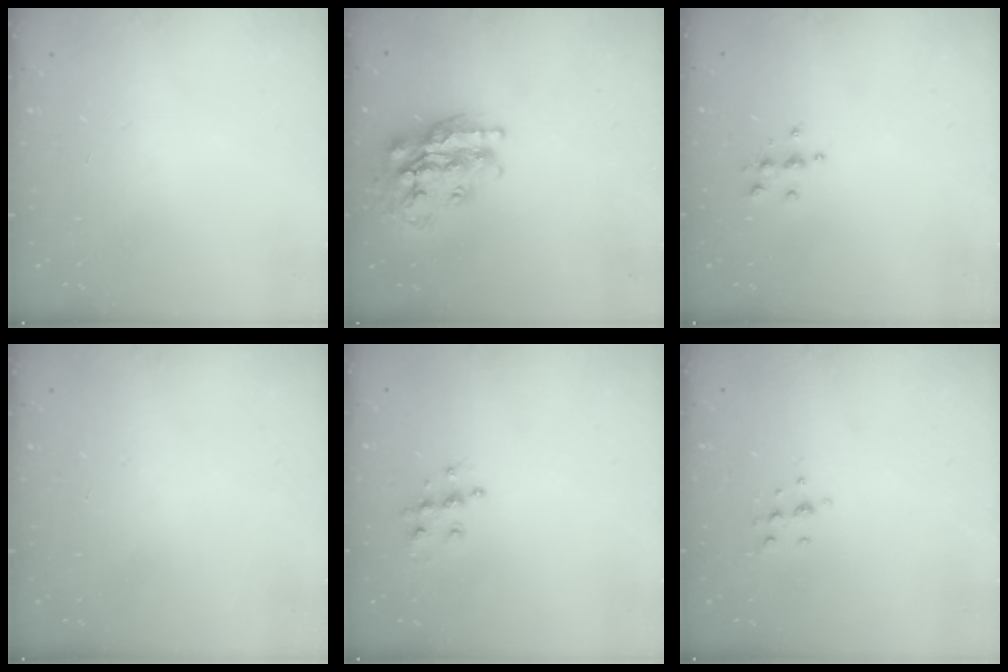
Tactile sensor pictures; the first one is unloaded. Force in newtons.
{"total": 19.6, "press": 19.5, "slide": 1.7}
{"total": 3.9, "press": 3.8, "slide": 0.4}
{"total": 0.0}
{"total": 6.3, "press": 6.3, "slide": 0.3}
{"total": 5.5, "press": 5.3, "slide": 1.5}